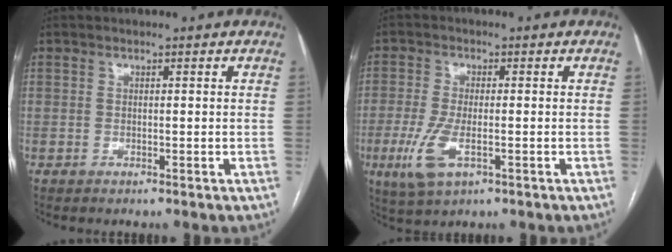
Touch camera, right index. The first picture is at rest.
{"total": 7.0, "force": [-2.4, 2.2, 6.1], "torque": [-0.142, -0.020, -0.041]}